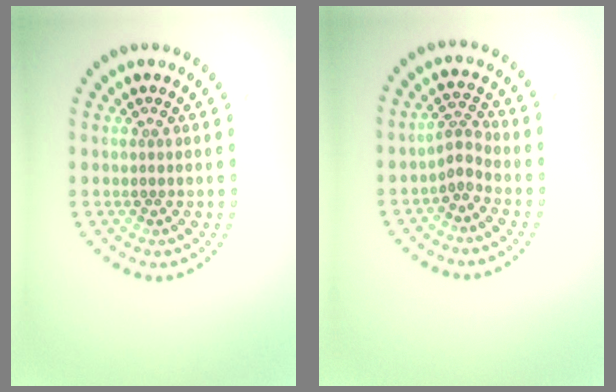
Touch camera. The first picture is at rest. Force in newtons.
{"total": 2.0, "press": 1.3, "slide": 1.5}